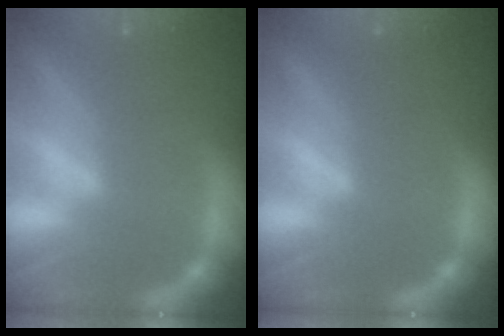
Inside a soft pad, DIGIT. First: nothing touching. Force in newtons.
{"total": 0.0}